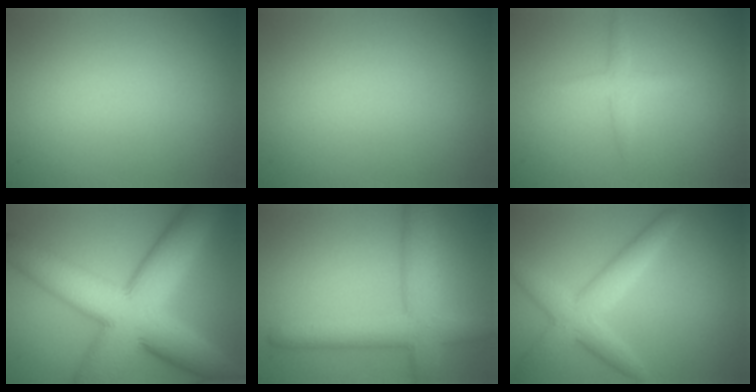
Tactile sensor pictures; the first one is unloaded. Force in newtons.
{"total": 0.0}
{"total": 1.6, "press": 1.6, "slide": 0.0}
{"total": 14.3, "press": 14.3, "slide": 0.4}
{"total": 6.4, "press": 6.4, "slide": 0.2}
{"total": 4.3, "press": 4.3, "slide": 0.2}